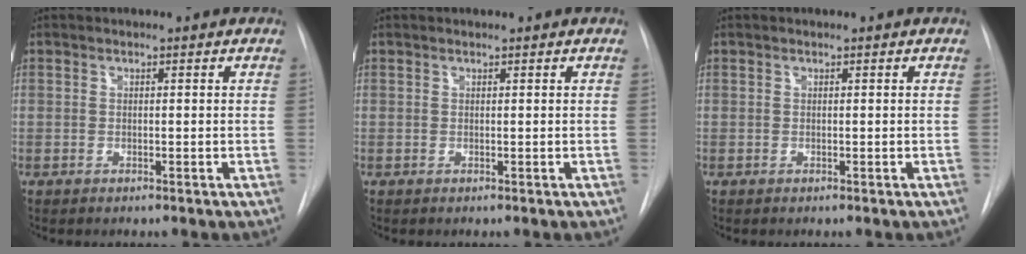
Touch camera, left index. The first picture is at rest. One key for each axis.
{"total": 0.0}
{"total": 0.0}